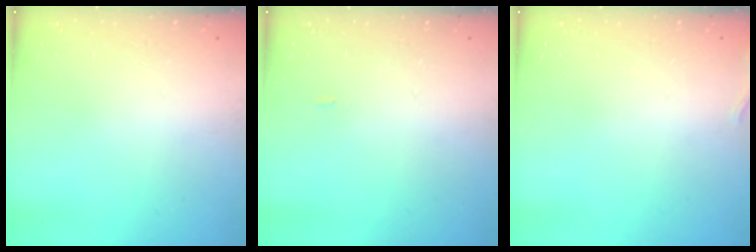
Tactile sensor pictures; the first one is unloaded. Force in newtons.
{"total": 12.5, "press": 4.6, "slide": 11.7}
{"total": 7.3, "press": 5.5, "slide": 4.8}